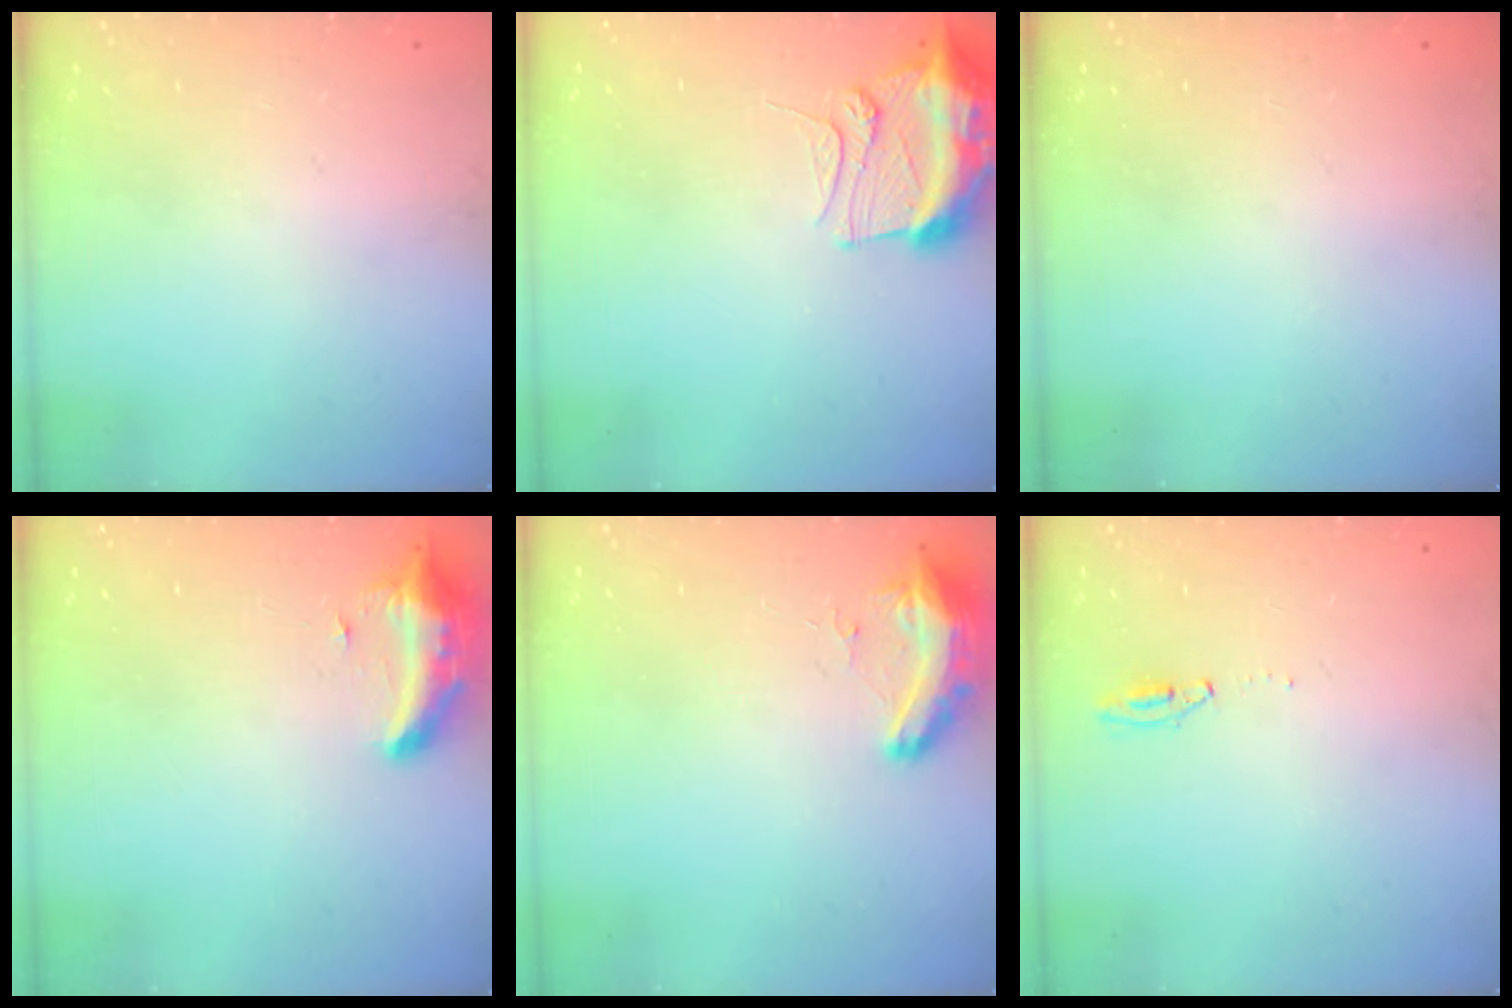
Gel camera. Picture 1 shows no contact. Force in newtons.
{"total": 9.9, "press": 9.8, "slide": 1.4}
{"total": 0.0}
{"total": 8.8, "press": 8.8, "slide": 0.6}
{"total": 8.3, "press": 8.3, "slide": 0.9}
{"total": 3.5, "press": 3.3, "slide": 1.1}